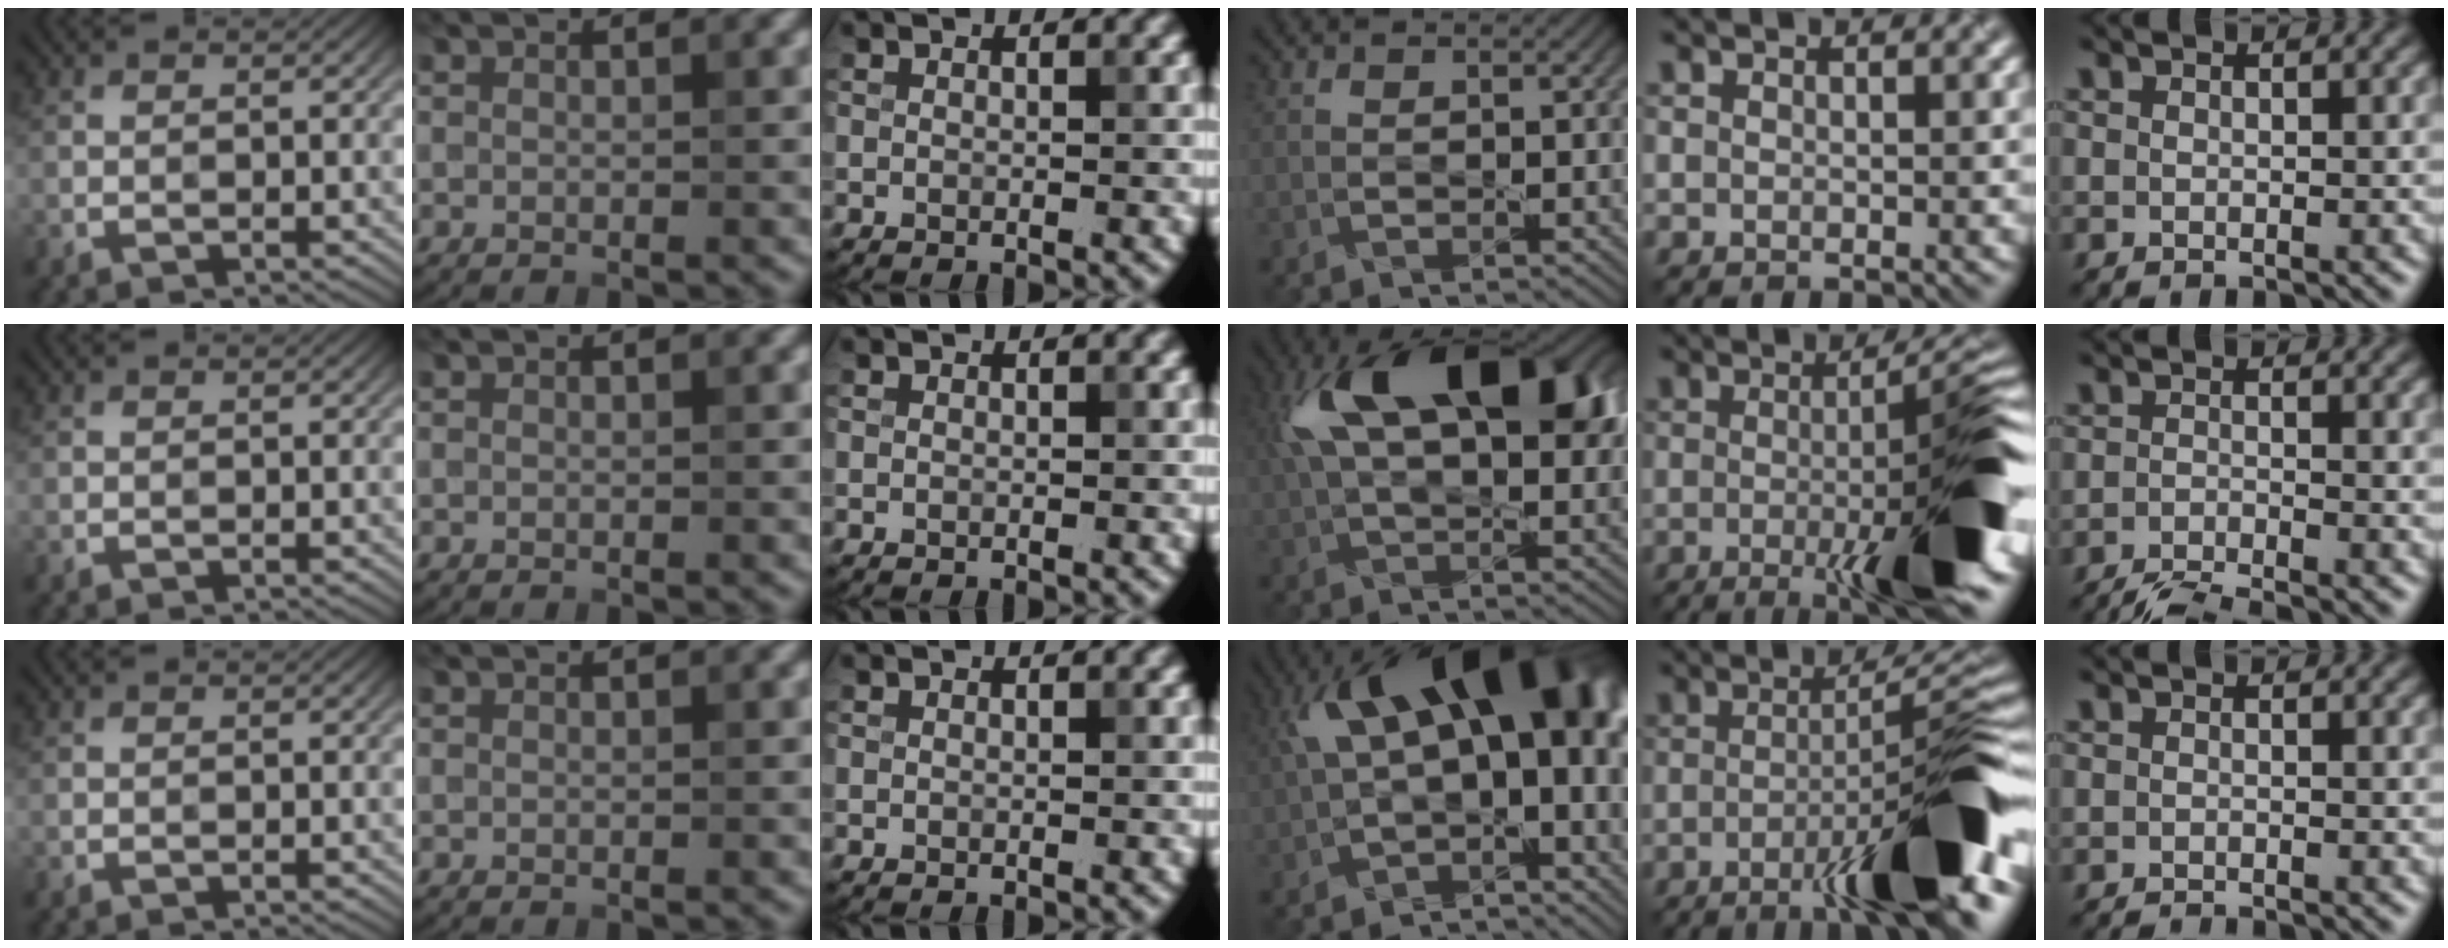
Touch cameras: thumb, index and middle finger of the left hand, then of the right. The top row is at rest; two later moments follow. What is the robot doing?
{"motion": "squeeze", "object": "paper clamp"}